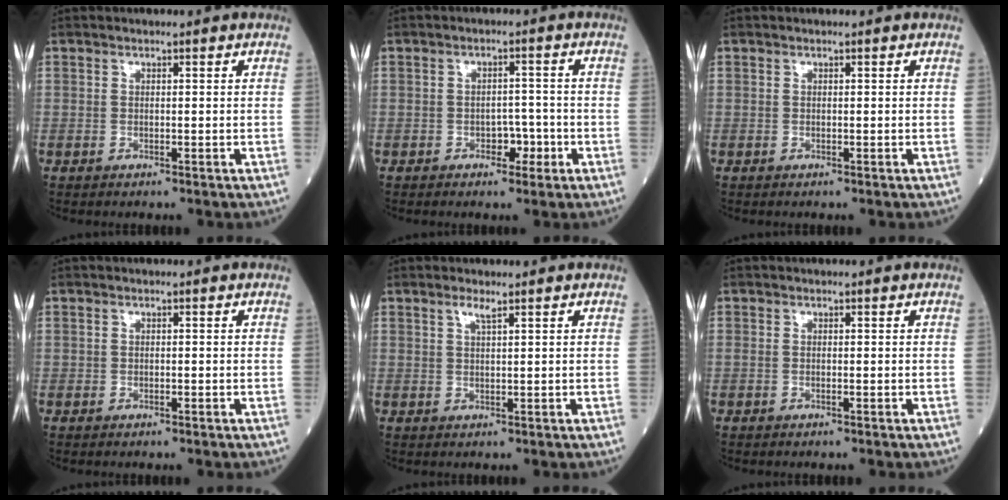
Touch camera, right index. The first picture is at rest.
{"total": 3.1, "force": [-1.4, 1.9, 2.0], "torque": [-0.021, 0.008, -0.018]}
{"total": 0.0}
{"total": 0.0}
{"total": 1.5, "force": [1.0, -0.1, 1.1], "torque": [-0.025, 0.002, 0.021]}
{"total": 0.0}